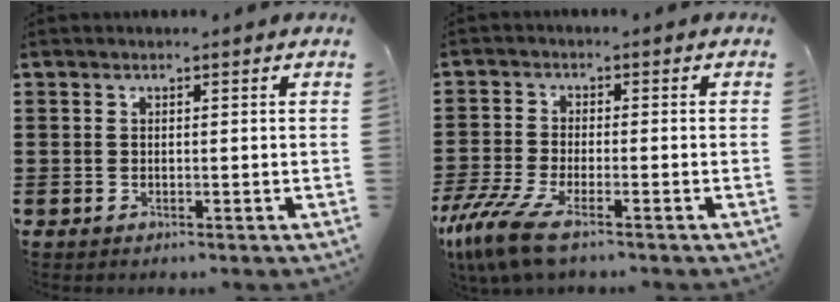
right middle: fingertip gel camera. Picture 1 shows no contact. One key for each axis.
{"total": 7.0, "fx": -4.8, "fy": 1.6, "fz": 4.9, "tx": -0.136, "ty": -0.022, "tz": -0.098}